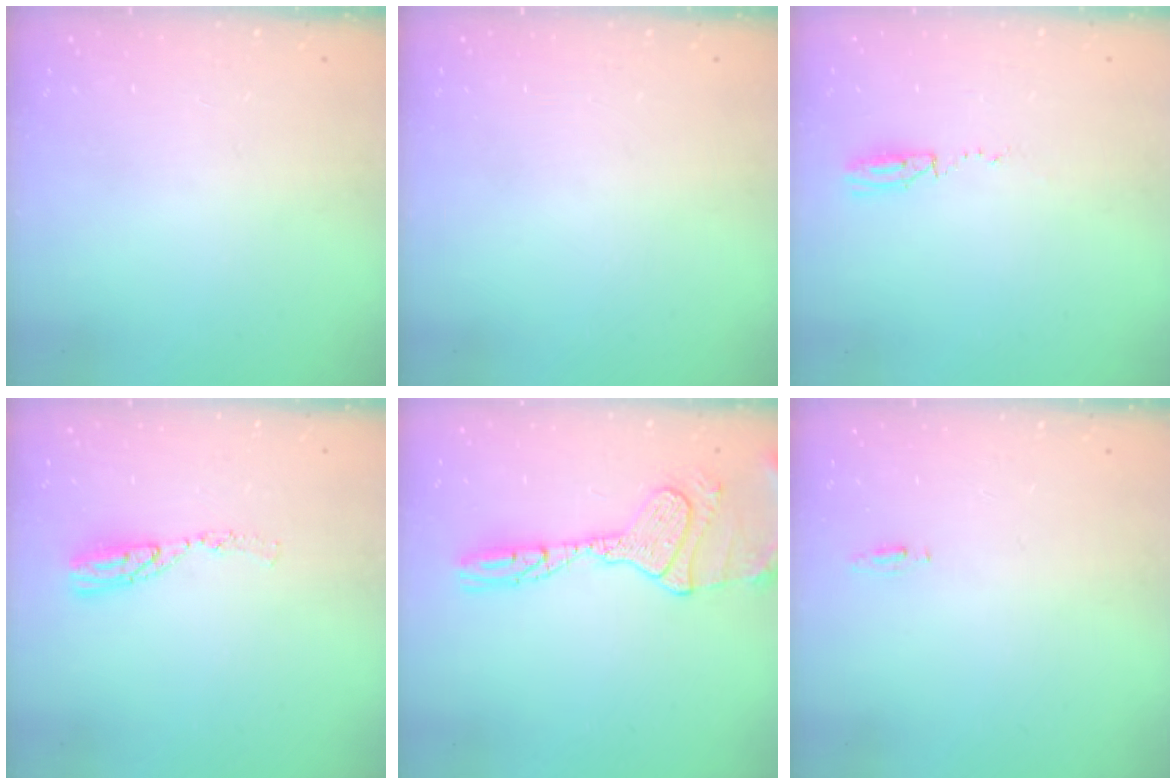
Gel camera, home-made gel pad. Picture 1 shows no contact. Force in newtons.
{"total": 0.0}
{"total": 3.7, "press": 2.9, "slide": 2.2}
{"total": 7.0, "press": 7.0, "slide": 0.6}
{"total": 14.9, "press": 14.7, "slide": 1.9}
{"total": 3.9, "press": 2.9, "slide": 2.6}